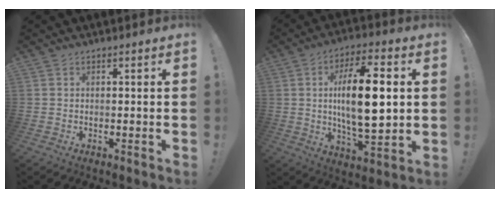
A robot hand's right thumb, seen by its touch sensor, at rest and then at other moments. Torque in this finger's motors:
{"motor_torque": [-0.12, 0.80, 0.23, 0.27, 0.52]}